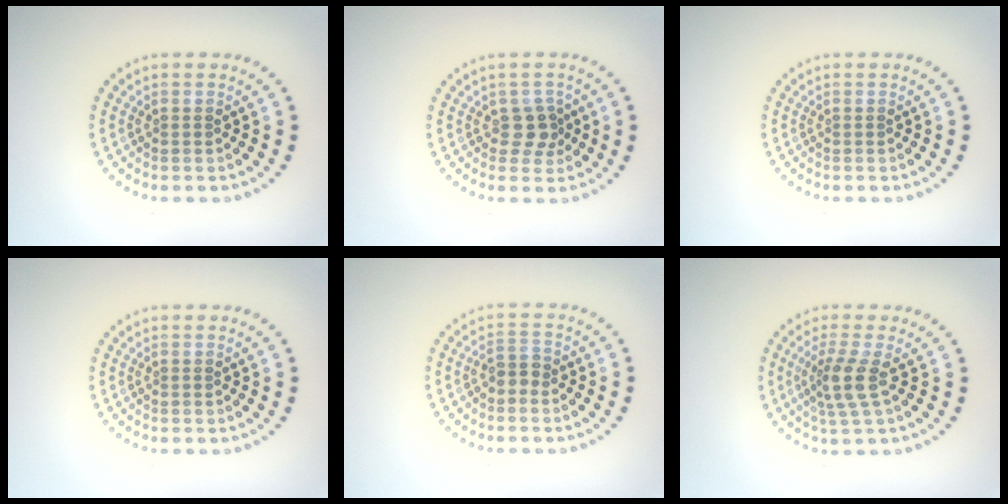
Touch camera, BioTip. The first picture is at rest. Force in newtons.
{"total": 1.8, "press": 1.6, "slide": 0.9}
{"total": 0.0}
{"total": 0.0}
{"total": 1.6, "press": 1.3, "slide": 1.0}
{"total": 3.0, "press": 2.2, "slide": 1.9}